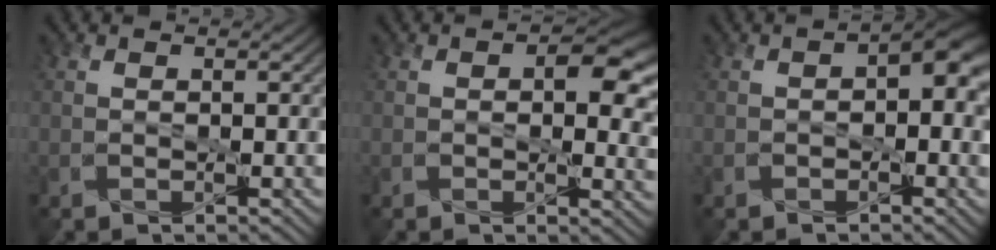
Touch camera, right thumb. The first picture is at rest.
{"total": 6.6, "force": [1.3, 3.9, 5.2], "torque": [-0.062, -0.012, 0.019]}
{"total": 4.1, "force": [0.0, 2.4, 3.4], "torque": [-0.042, -0.001, -0.001]}